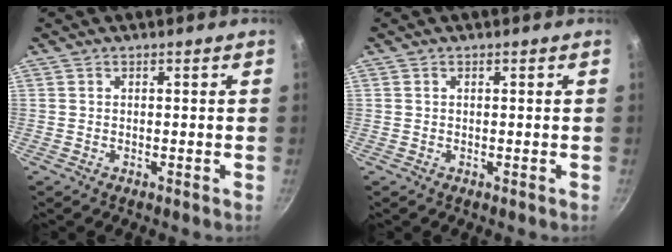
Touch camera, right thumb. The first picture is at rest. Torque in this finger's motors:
{"motor_torque": [-0.21, 0.16, -0.04, 0.10, 0.05]}